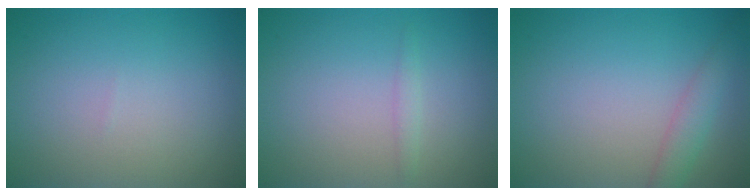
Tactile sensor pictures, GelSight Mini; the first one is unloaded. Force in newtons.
{"total": 0.8, "press": 0.8, "slide": 0.1}
{"total": 2.1, "press": 2.1, "slide": 0.1}